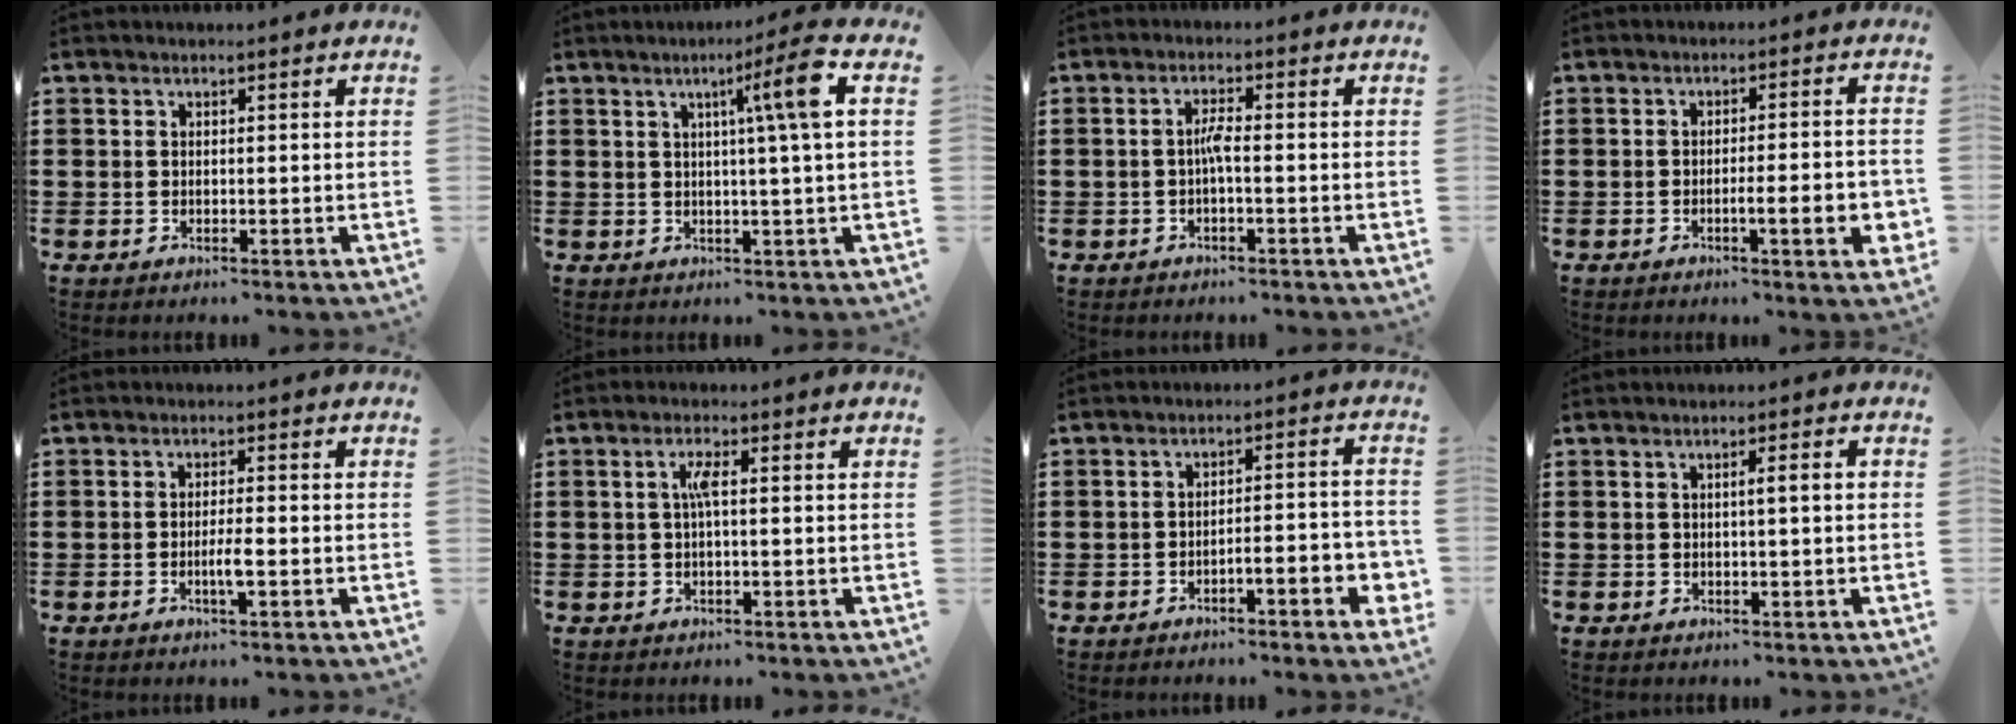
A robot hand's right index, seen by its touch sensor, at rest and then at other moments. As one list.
[{"total": 7.5, "force": [2.2, -1.0, 7.1], "torque": [-0.121, -0.007, 0.024]}, {"total": 2.4, "force": [-0.5, 0.3, 2.3], "torque": [-0.046, 0.002, -0.011]}, {"total": 6.3, "force": [-1.9, 0.6, 6.0], "torque": [-0.086, -0.012, -0.030]}, {"total": 2.8, "force": [-0.9, 0.3, 2.6], "torque": [-0.046, 0.001, -0.017]}, {"total": 2.9, "force": [0.3, 0.2, 2.9], "torque": [-0.057, 0.001, 0.002]}, {"total": 4.4, "force": [-2.8, 0.5, 3.4], "torque": [-0.055, -0.003, -0.051]}, {"total": 1.9, "force": [0.1, -0.1, 1.9], "torque": [-0.034, -0.003, -0.001]}]